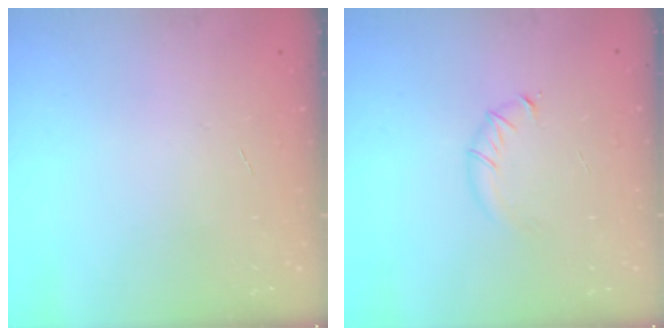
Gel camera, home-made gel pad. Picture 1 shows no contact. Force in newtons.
{"total": 3.2, "press": 3.1, "slide": 0.9}